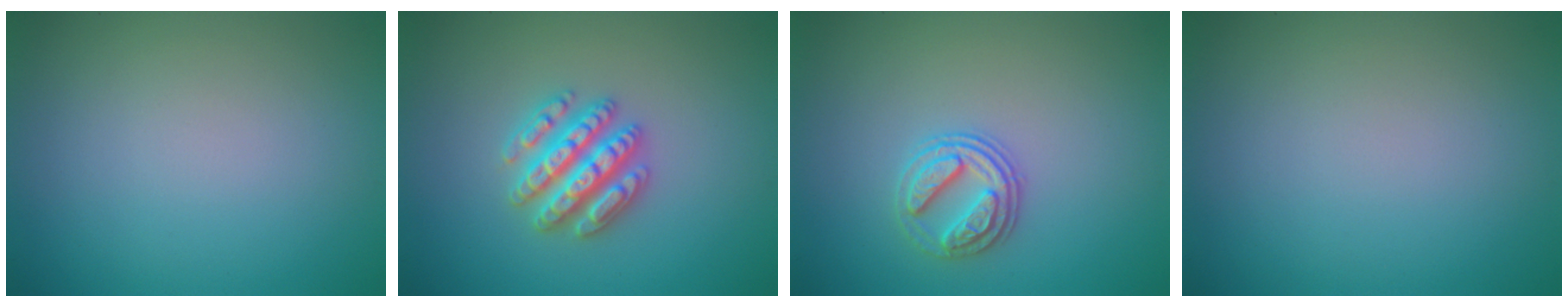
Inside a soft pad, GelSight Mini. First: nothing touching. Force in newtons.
{"total": 4.7, "press": 4.6, "slide": 0.9}
{"total": 2.7, "press": 2.6, "slide": 0.9}
{"total": 0.0}